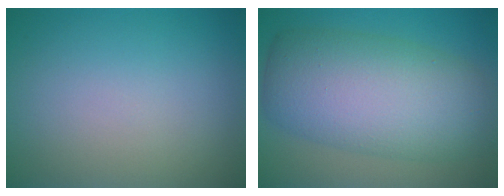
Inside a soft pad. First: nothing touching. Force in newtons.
{"total": 10.5, "press": 10.5, "slide": 0.2}